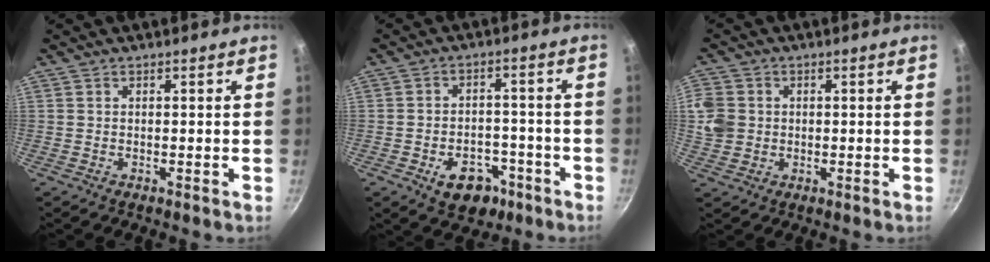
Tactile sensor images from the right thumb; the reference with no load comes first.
{"total": 9.1, "force": [-4.6, 6.1, 4.9], "torque": [-0.040, 0.030, -0.058]}
{"total": 7.4, "force": [0.4, 6.7, 3.3], "torque": [-0.060, 0.000, 0.004]}